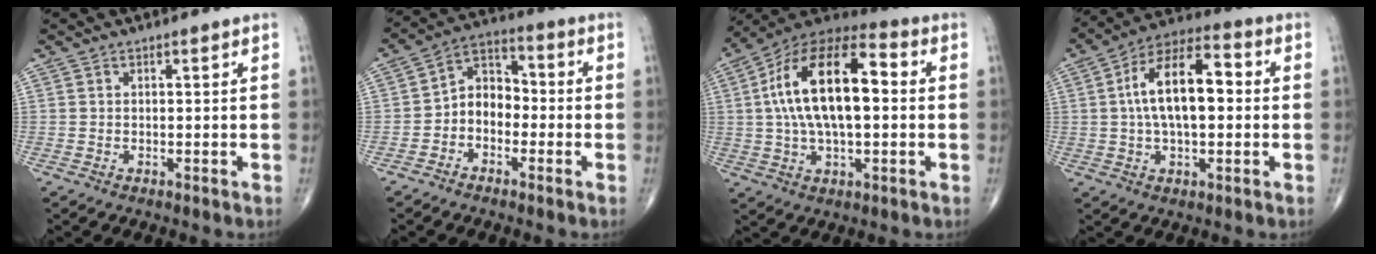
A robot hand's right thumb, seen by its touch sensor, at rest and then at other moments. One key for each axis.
{"total": 7.6, "fx": -2.0, "fy": 5.7, "fz": 4.6, "tx": -0.044, "ty": 0.039, "tz": -0.055}
{"total": 20.3, "fx": 2.0, "fy": 9.6, "fz": 17.7, "tx": -0.310, "ty": 0.033, "tz": 0.024}
{"total": 15.0, "fx": 1.2, "fy": 7.4, "fz": 13.0, "tx": -0.213, "ty": 0.031, "tz": 0.011}